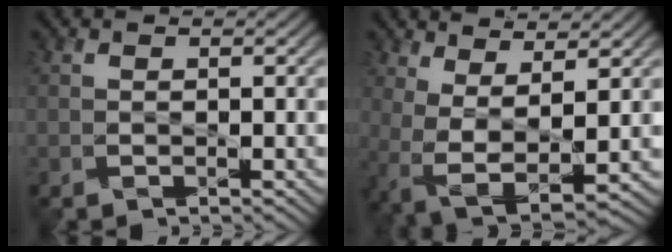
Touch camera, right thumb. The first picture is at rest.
{"total": 6.0, "force": [1.7, 1.9, 5.4], "torque": [-0.124, -0.009, 0.037]}